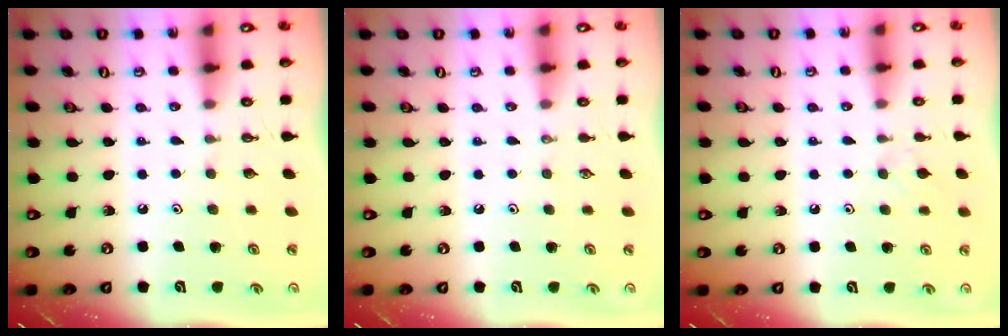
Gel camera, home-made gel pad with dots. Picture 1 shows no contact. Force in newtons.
{"total": 0.0}
{"total": 2.5, "press": 2.4, "slide": 0.6}